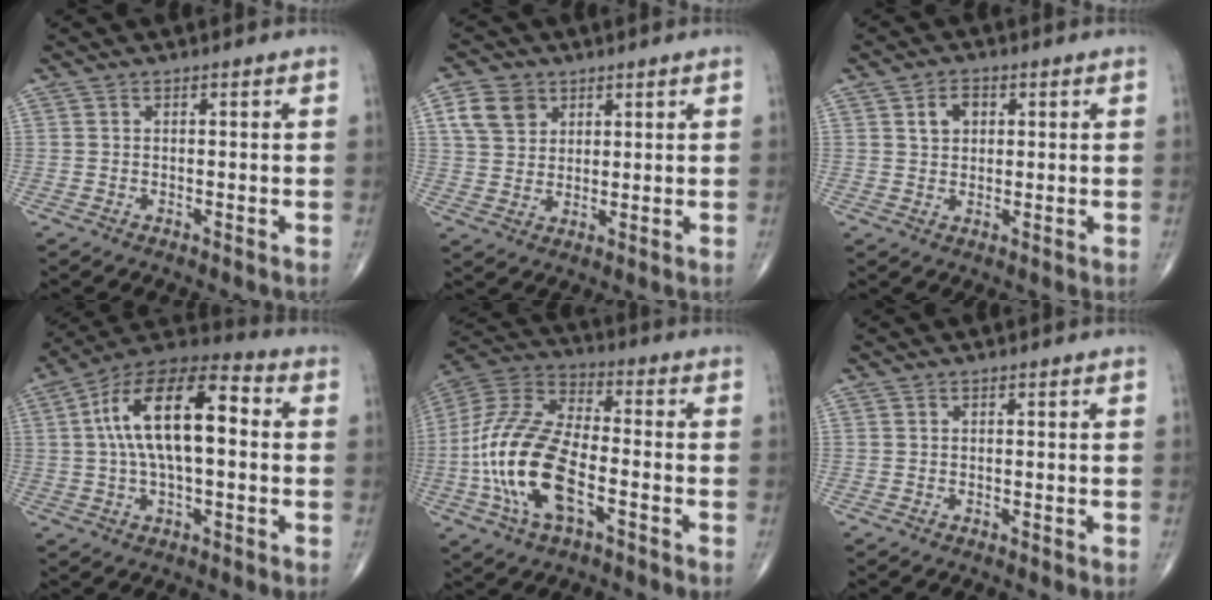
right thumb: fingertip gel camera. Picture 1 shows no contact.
{"total": 7.0, "force": [3.0, 5.4, 3.1], "torque": [-0.039, -0.004, 0.057]}
{"total": 4.0, "force": [1.3, 3.0, 2.4], "torque": [-0.027, 0.001, 0.022]}
{"total": 17.9, "force": [2.0, 8.1, 15.9], "torque": [-0.274, 0.044, 0.024]}
{"total": 19.4, "force": [-5.3, 9.2, 16.3], "torque": [-0.344, 0.025, -0.100]}
{"total": 0.0}